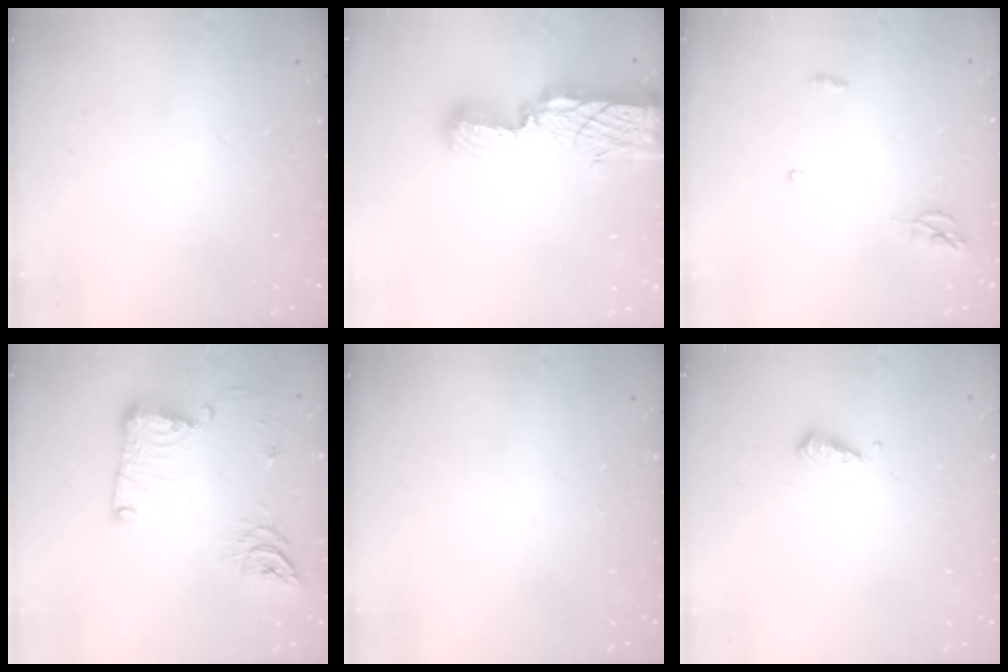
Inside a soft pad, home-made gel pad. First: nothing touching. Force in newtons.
{"total": 14.1, "press": 14.1, "slide": 0.7}
{"total": 3.5, "press": 3.5, "slide": 0.2}
{"total": 14.3, "press": 14.2, "slide": 1.4}
{"total": 0.0}
{"total": 4.6, "press": 4.5, "slide": 0.9}